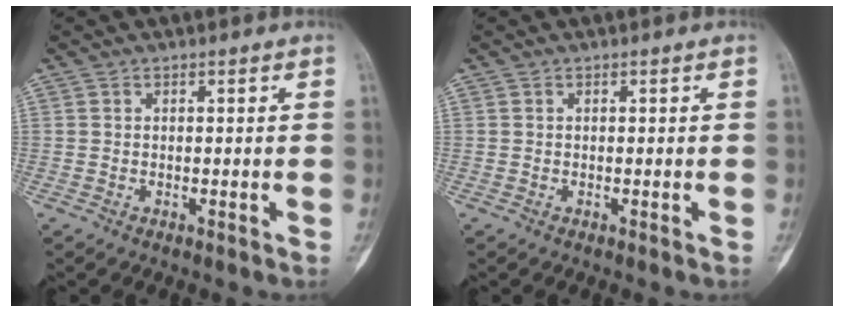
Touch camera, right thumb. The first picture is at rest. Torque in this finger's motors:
{"motor_torque": [0.17, 0.09, 0.08, 0.00, 0.04]}